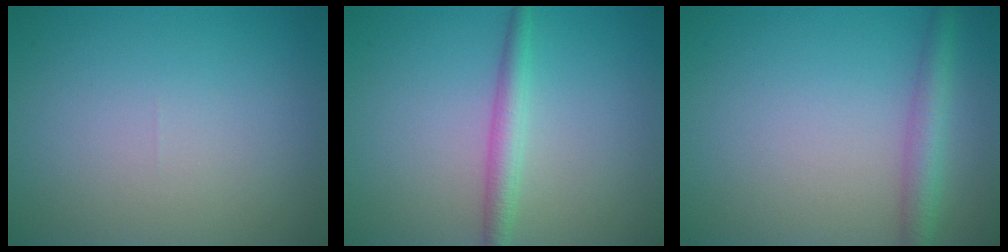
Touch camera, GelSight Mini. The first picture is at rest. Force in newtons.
{"total": 2.3, "press": 2.3, "slide": 0.0}
{"total": 3.0, "press": 3.0, "slide": 0.1}